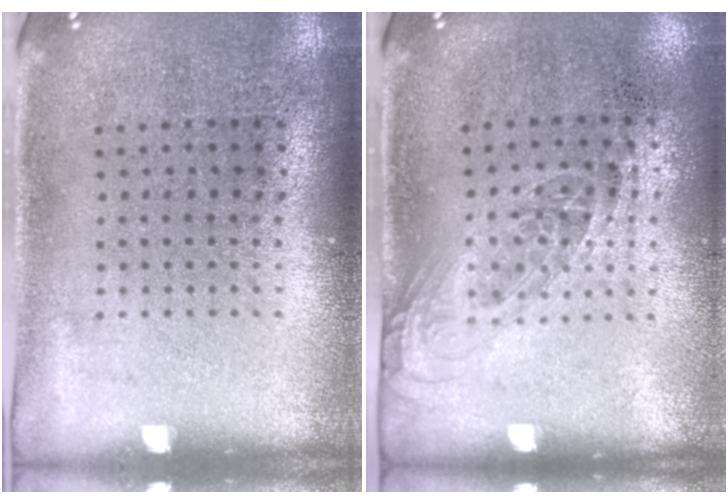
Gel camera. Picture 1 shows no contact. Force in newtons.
{"total": 1.2, "press": 0.9, "slide": 0.7}